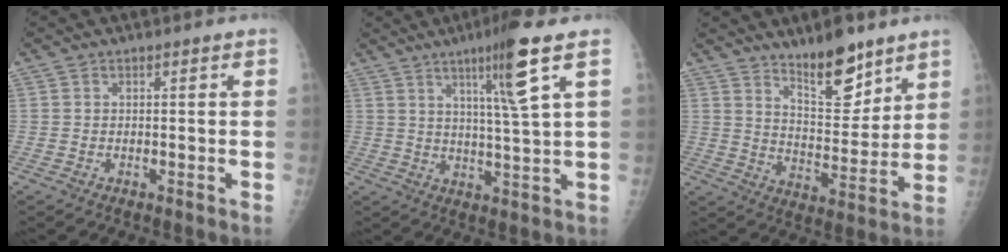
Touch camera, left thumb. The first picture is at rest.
{"total": 12.6, "force": [6.3, -0.9, 10.9], "torque": [-0.181, -0.034, 0.107]}
{"total": 12.0, "force": [8.8, 4.3, 6.9], "torque": [-0.079, -0.075, 0.154]}